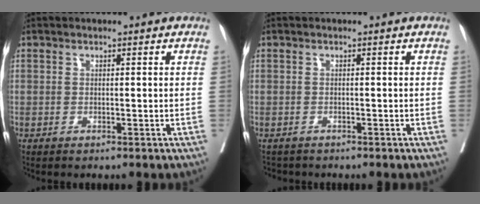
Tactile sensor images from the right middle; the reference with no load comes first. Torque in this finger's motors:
{"motor_torque": [-0.15, -0.12, 0.00, 0.00]}